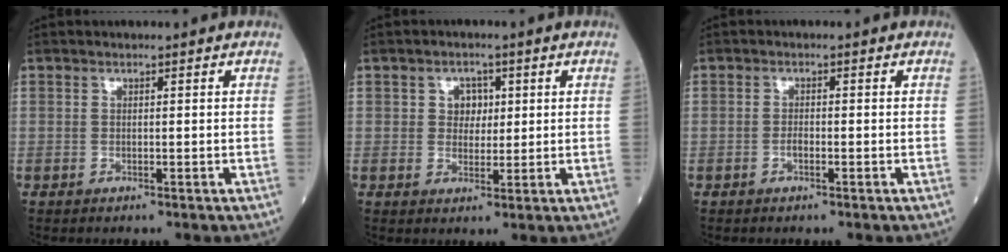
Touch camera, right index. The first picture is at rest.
{"total": 3.2, "force": [0.8, 2.7, 1.7], "torque": [-0.018, 0.005, 0.012]}
{"total": 1.1, "force": [-0.4, 0.4, 0.9], "torque": [-0.017, 0.001, -0.005]}